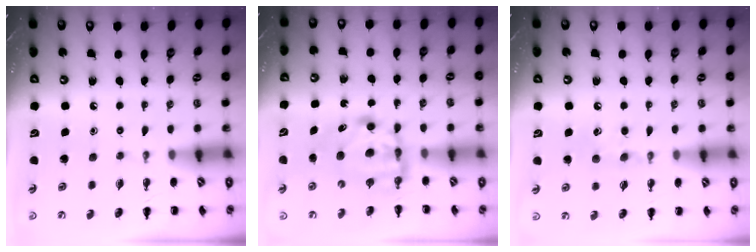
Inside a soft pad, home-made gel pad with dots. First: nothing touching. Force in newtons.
{"total": 5.9, "press": 5.9, "slide": 0.6}
{"total": 6.8, "press": 6.6, "slide": 1.6}